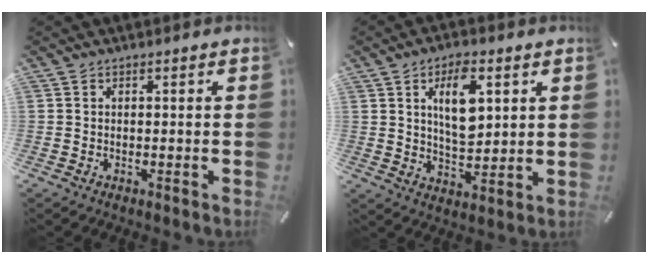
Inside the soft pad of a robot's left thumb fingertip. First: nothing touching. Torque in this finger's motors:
{"motor_torque": [0.80, 2.12, 0.50, -0.20, 0.46]}